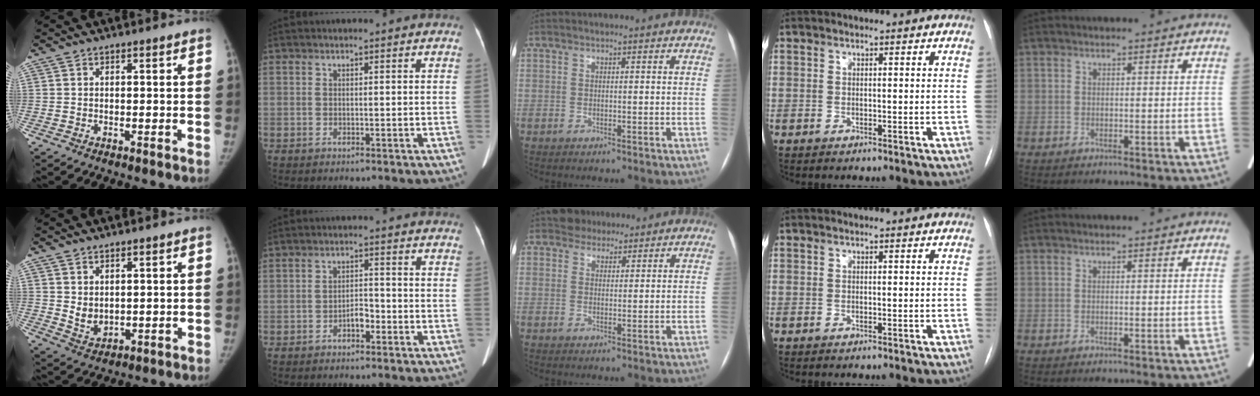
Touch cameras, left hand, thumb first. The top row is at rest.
{"thumb": {"total": 4.4, "force": [1.6, 3.0, 2.9], "torque": [-0.039, -0.020, 0.041]}, "index": {"total": 2.5, "force": [-1.6, 1.1, 1.5], "torque": [-0.024, 0.003, -0.030]}, "middle": {"total": 3.0, "force": [2.4, 1.8, -0.2], "torque": [0.007, 0.010, 0.034]}}